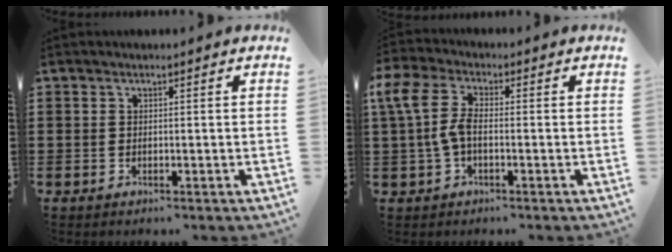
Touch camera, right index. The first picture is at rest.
{"total": 6.8, "force": [-0.2, 3.5, 5.8], "torque": [-0.150, 0.000, -0.015]}